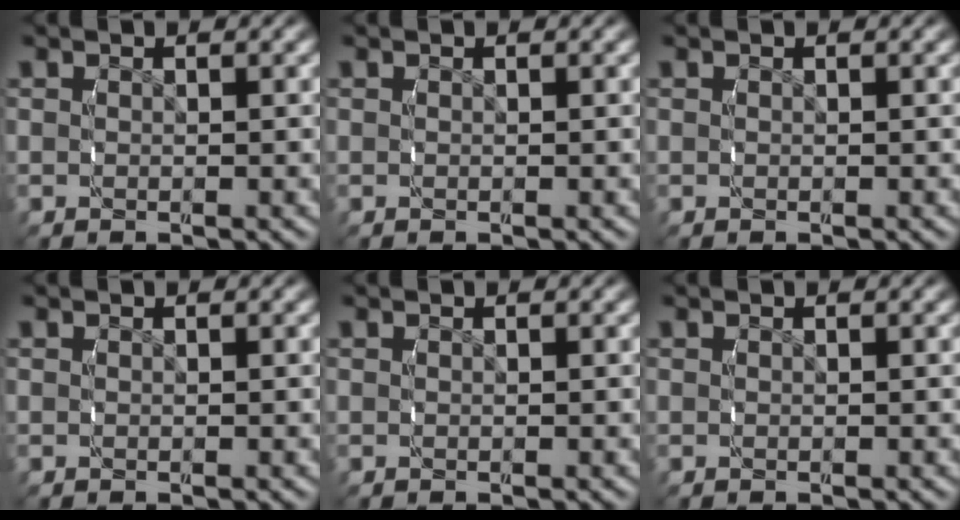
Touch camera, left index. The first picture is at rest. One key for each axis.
{"total": 0.0}
{"total": 0.0}
{"total": 0.0}
{"total": 0.0}
{"total": 0.0}